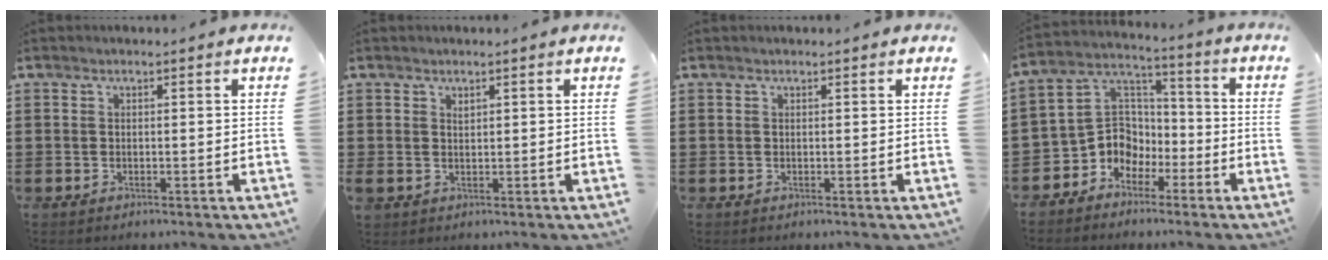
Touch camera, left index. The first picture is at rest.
{"total": 1.1, "force": [0.8, 0.7, 0.3], "torque": [-0.008, 0.003, 0.015]}
{"total": 0.0}
{"total": 6.9, "force": [-3.5, 5.8, 1.4], "torque": [-0.059, 0.002, -0.075]}